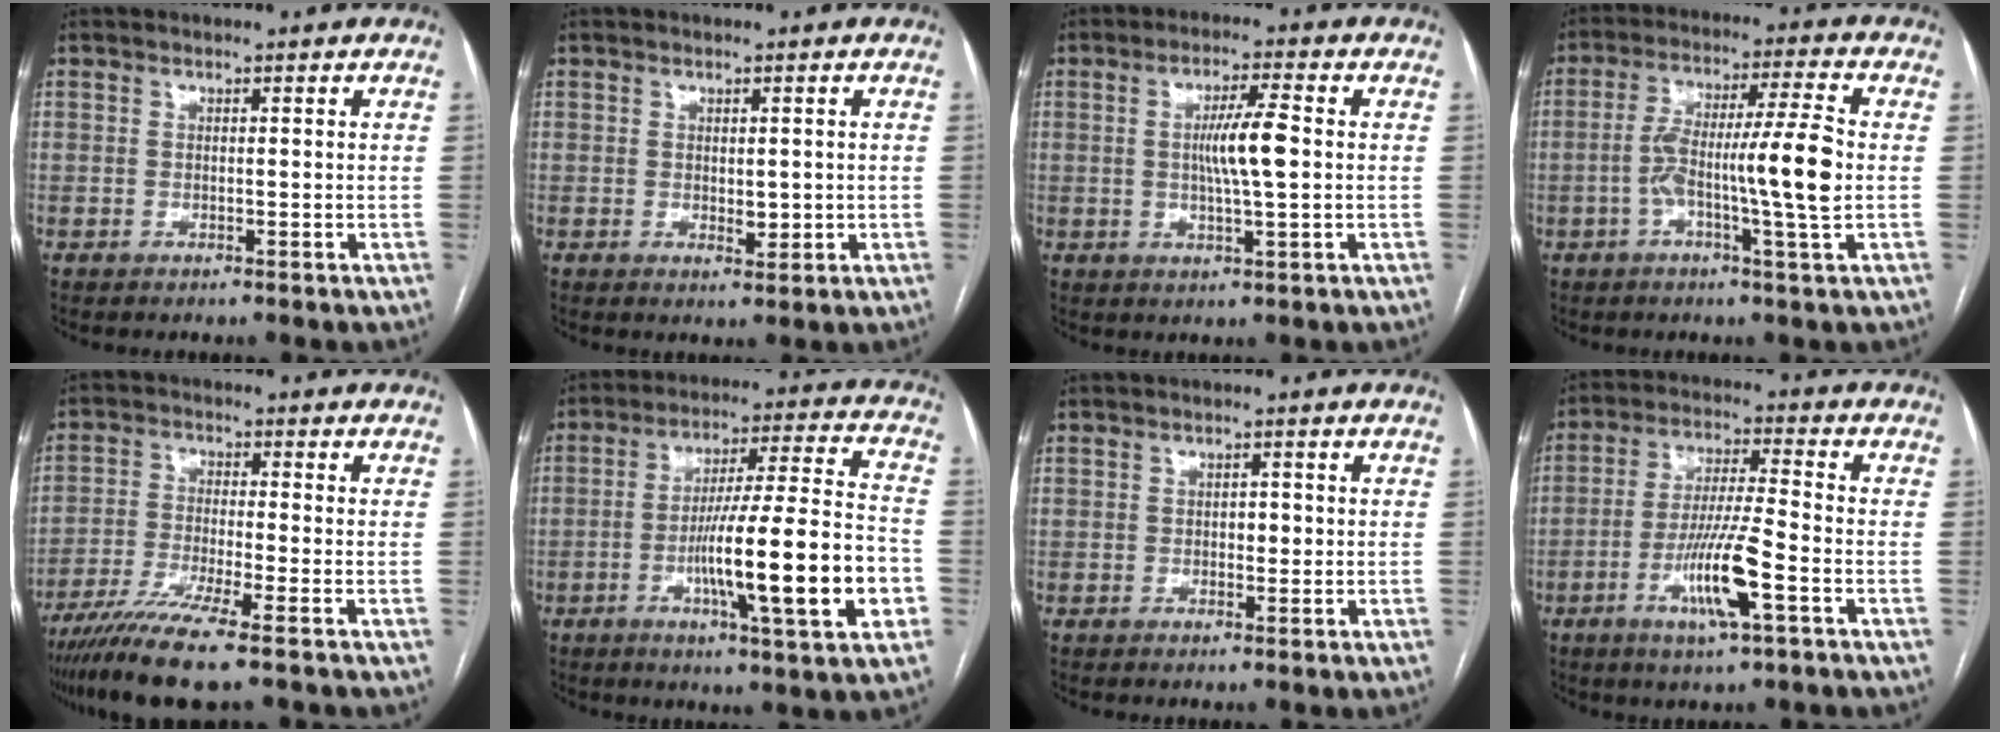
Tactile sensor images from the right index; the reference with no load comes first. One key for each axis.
{"total": 2.2, "fx": 0.0, "fy": 1.1, "fz": 1.9, "tx": -0.027, "ty": -0.005, "tz": 0.005}
{"total": 6.6, "fx": 0.2, "fy": 0.3, "fz": 6.6, "tx": -0.122, "ty": 0.000, "tz": 0.002}
{"total": 12.0, "fx": -1.5, "fy": -0.2, "fz": 11.9, "tx": -0.213, "ty": 0.013, "tz": -0.032}
{"total": 10.3, "fx": -7.4, "fy": -0.7, "fz": 7.1, "tx": -0.128, "ty": -0.028, "tz": -0.129}
{"total": 19.1, "fx": -5.2, "fy": 0.9, "fz": 18.4, "tx": -0.275, "ty": 0.002, "tz": -0.077}
{"total": 1.6, "fx": -0.1, "fy": 1.0, "fz": 1.3, "tx": -0.017, "ty": 0.003, "tz": -0.001}
{"total": 10.7, "fx": -4.2, "fy": 0.4, "fz": 9.9, "tx": -0.188, "ty": -0.010, "tz": -0.078}